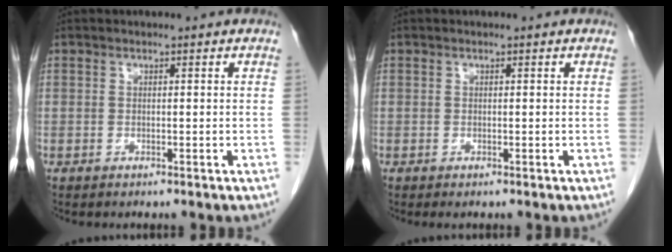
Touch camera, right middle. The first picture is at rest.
{"total": 0.0}